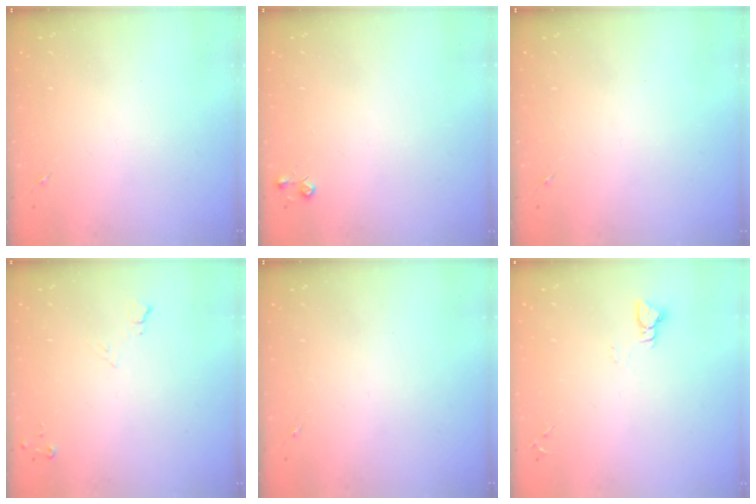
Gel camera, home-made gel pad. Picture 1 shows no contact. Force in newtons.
{"total": 3.7, "press": 3.7, "slide": 0.5}
{"total": 0.0}
{"total": 5.7, "press": 5.6, "slide": 0.7}
{"total": 0.0}
{"total": 2.9, "press": 2.9, "slide": 0.3}